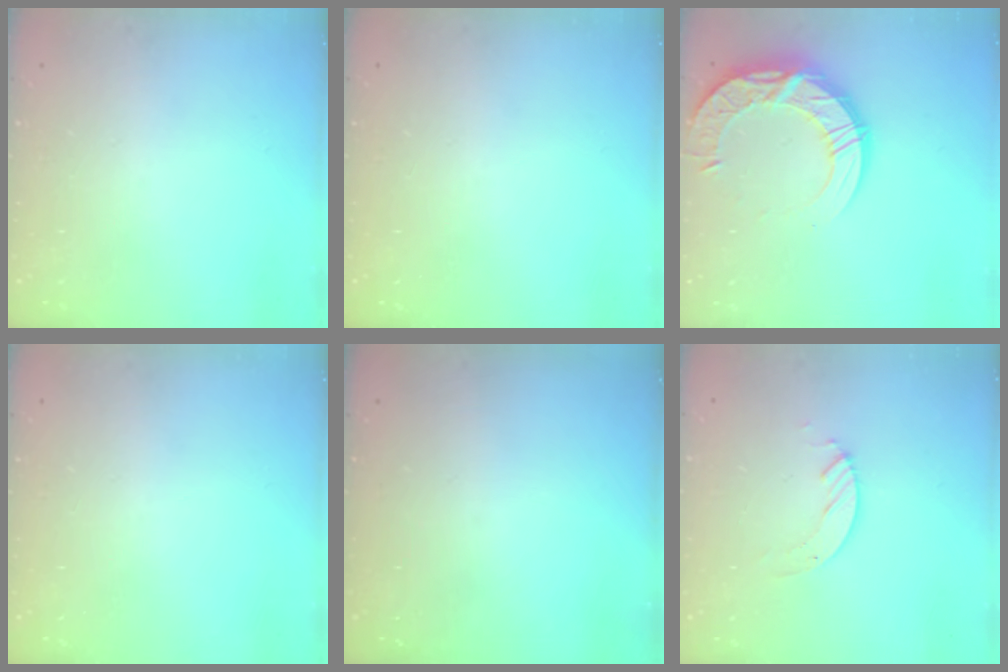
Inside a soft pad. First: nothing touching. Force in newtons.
{"total": 0.0}
{"total": 19.5, "press": 19.4, "slide": 1.5}
{"total": 0.0}
{"total": 0.0}
{"total": 3.4, "press": 3.4, "slide": 0.4}